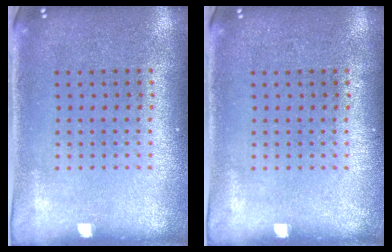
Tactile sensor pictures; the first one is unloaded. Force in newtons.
{"total": 0.0}